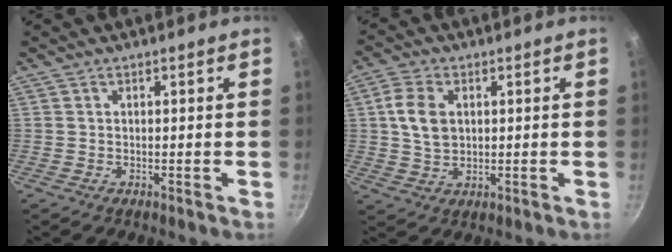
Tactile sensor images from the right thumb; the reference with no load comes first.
{"total": 7.3, "force": [1.4, 5.0, 5.1], "torque": [-0.087, 0.002, 0.027]}